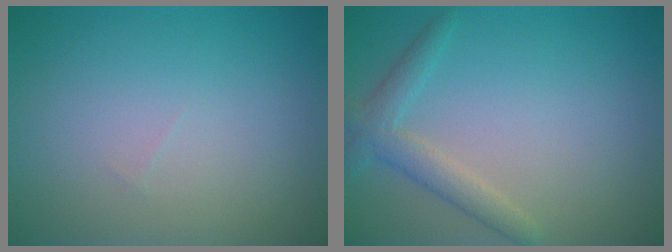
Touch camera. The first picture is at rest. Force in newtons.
{"total": 2.6, "press": 2.6, "slide": 0.1}